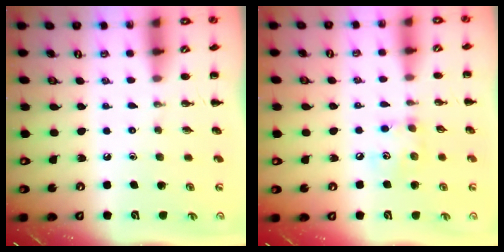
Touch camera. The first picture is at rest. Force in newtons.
{"total": 5.7, "press": 5.7, "slide": 0.4}